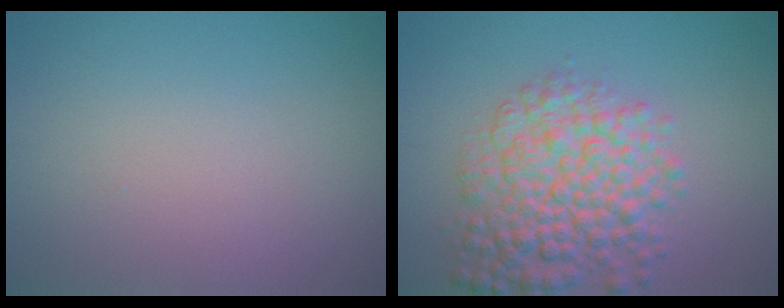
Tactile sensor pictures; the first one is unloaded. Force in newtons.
{"total": 6.9, "press": 6.9, "slide": 0.2}